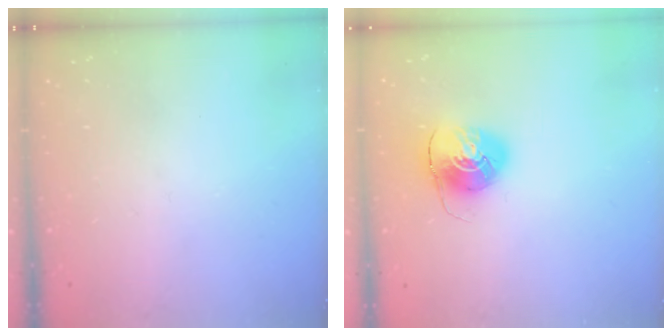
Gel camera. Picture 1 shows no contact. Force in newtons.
{"total": 8.5, "press": 8.5, "slide": 0.1}